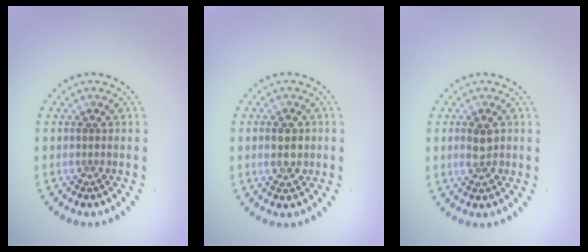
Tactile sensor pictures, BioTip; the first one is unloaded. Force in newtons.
{"total": 2.8, "press": 2.8, "slide": 0.2}
{"total": 1.9, "press": 1.9, "slide": 0.4}